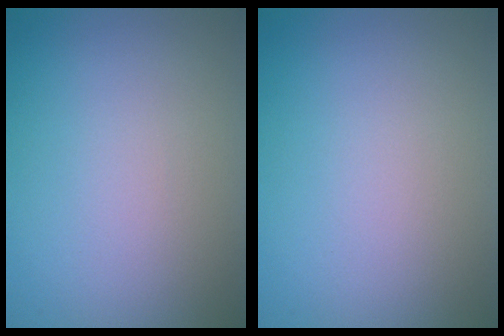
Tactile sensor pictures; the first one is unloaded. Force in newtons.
{"total": 0.0}